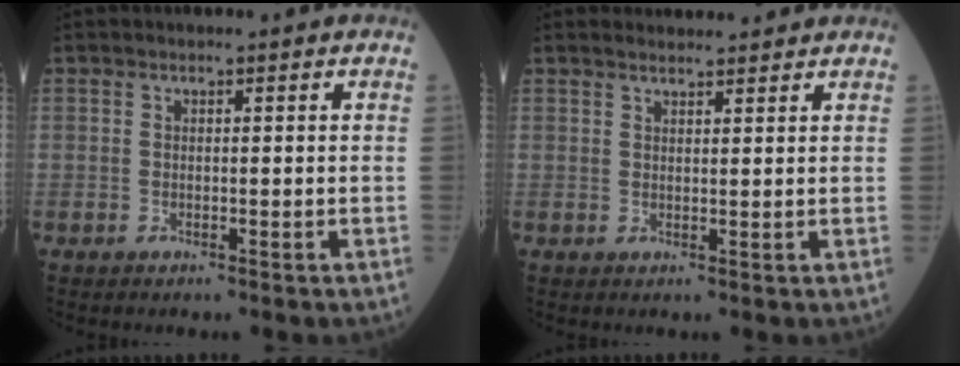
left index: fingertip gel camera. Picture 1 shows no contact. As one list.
[{"total": 3.7, "force": [3.5, 0.8, 0.8], "torque": [-0.013, 0.022, 0.052]}]